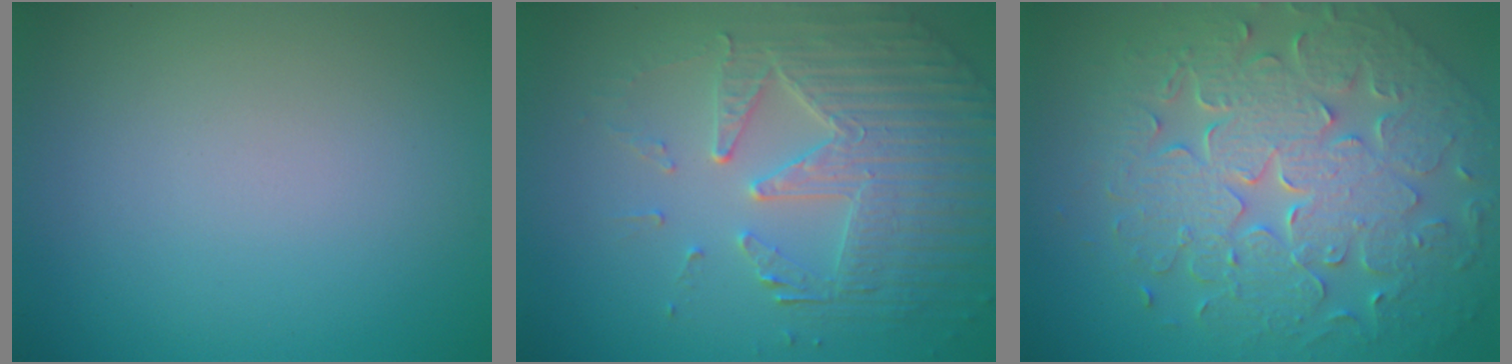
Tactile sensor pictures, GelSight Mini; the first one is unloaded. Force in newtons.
{"total": 5.7, "press": 4.7, "slide": 3.3}
{"total": 9.6, "press": 6.9, "slide": 6.6}